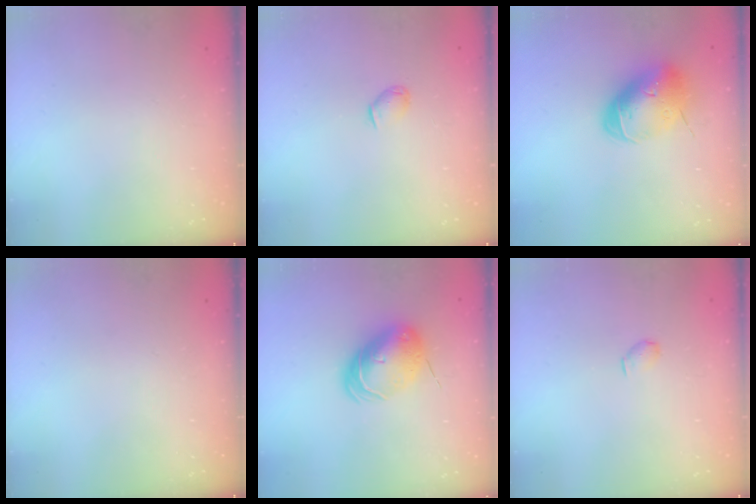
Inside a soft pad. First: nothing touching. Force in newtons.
{"total": 3.6, "press": 3.5, "slide": 0.8}
{"total": 16.7, "press": 16.5, "slide": 2.6}
{"total": 0.0}
{"total": 9.0, "press": 8.9, "slide": 1.7}
{"total": 2.9, "press": 2.9, "slide": 0.5}